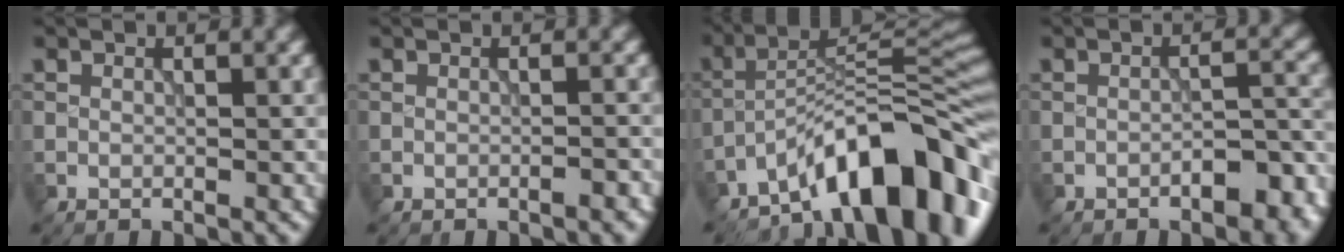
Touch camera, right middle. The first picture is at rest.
{"total": 1.0, "force": [-0.6, 0.2, 0.8], "torque": [-0.008, 0.003, -0.011]}
{"total": 11.2, "force": [-7.3, 3.2, 7.8], "torque": [-0.096, 0.025, -0.133]}
{"total": 4.7, "force": [-2.7, 1.6, 3.5], "torque": [-0.046, 0.009, -0.034]}